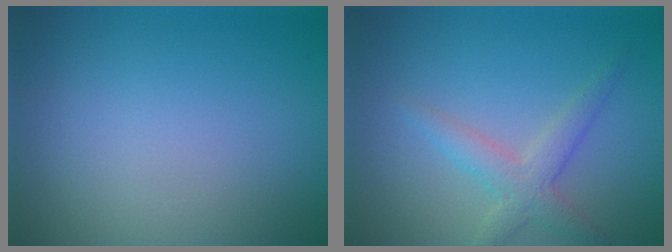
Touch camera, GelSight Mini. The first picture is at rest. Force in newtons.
{"total": 2.7, "press": 2.7, "slide": 0.1}